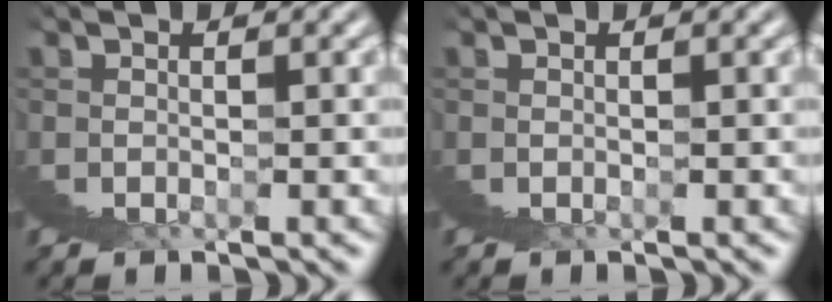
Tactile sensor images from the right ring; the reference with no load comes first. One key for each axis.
{"total": 0.0}